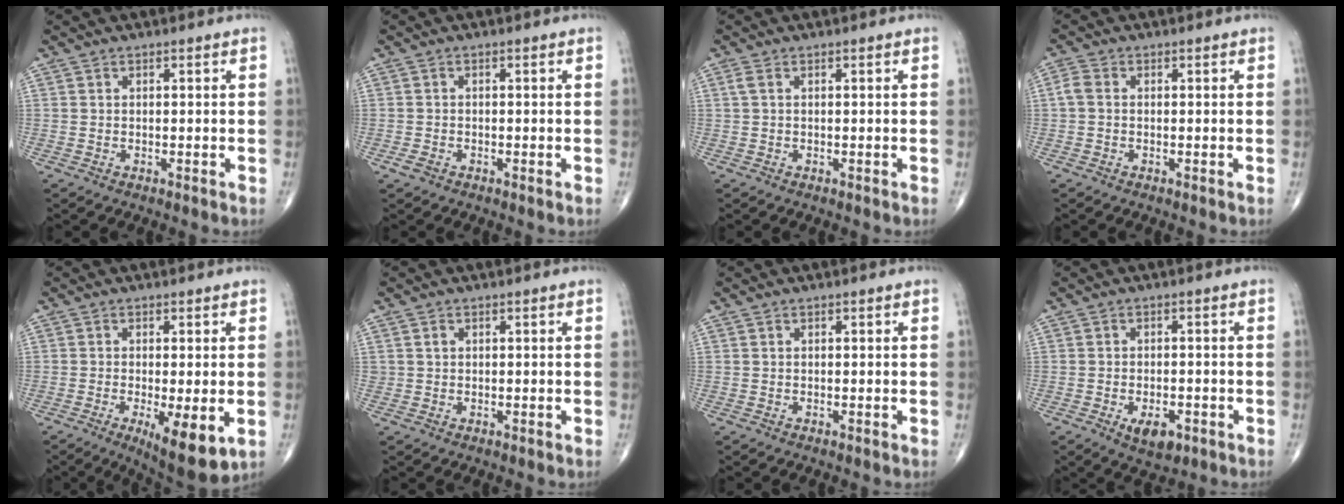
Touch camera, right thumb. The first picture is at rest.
{"total": 1.4, "force": [-0.8, 0.8, 0.8], "torque": [-0.019, 0.000, -0.015]}
{"total": 1.1, "force": [0.3, 0.4, 1.0], "torque": [-0.031, 0.009, 0.007]}
{"total": 2.2, "force": [-0.1, 1.6, 1.6], "torque": [-0.035, 0.004, -0.008]}
{"total": 9.8, "force": [-2.8, 2.9, 8.9], "torque": [-0.135, -0.023, -0.037]}
{"total": 1.0, "force": [0.3, 0.9, 0.4], "torque": [-0.002, 0.001, 0.005]}
{"total": 0.0}
{"total": 5.3, "force": [-2.3, 2.8, 3.8], "torque": [-0.052, 0.005, -0.027]}